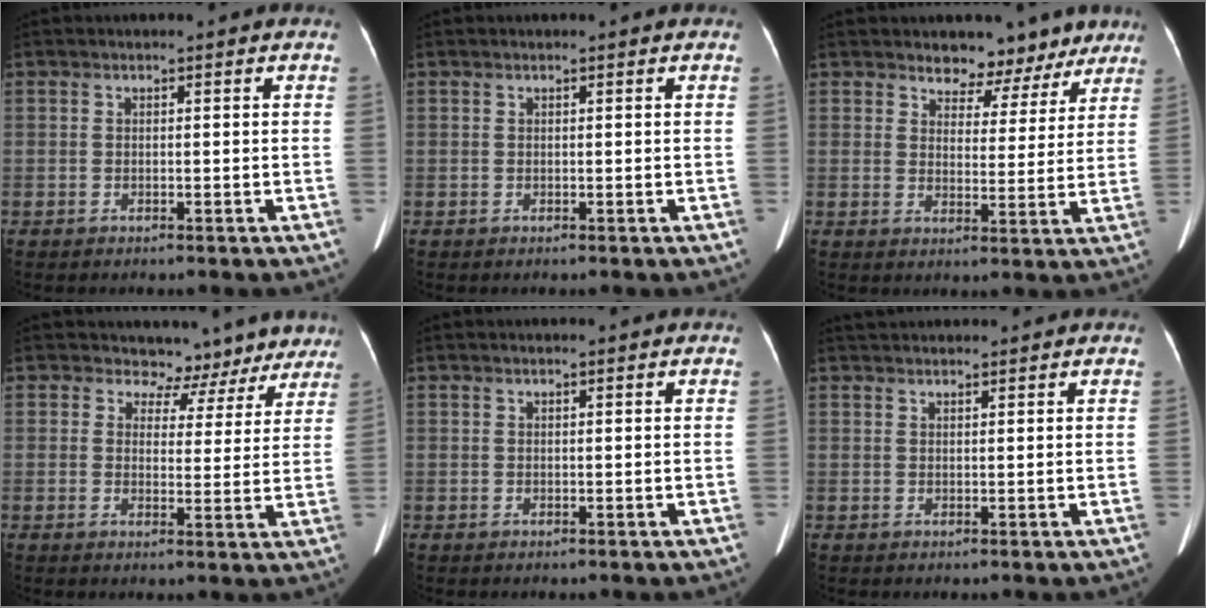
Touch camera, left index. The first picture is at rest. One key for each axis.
{"total": 0.0}
{"total": 7.9, "fx": 6.7, "fy": 3.9, "fz": 1.4, "tx": -0.003, "ty": -0.001, "tz": 0.078}
{"total": 9.4, "fx": 8.3, "fy": 4.4, "fz": -0.7, "tx": 0.041, "ty": -0.006, "tz": 0.067}
{"total": 2.1, "fx": 1.9, "fy": 0.0, "fz": 0.9, "tx": -0.011, "ty": 0.018, "tz": 0.025}
{"total": 6.7, "fx": 6.3, "fy": 0.8, "fz": 2.3, "tx": -0.033, "ty": 0.039, "tz": 0.090}